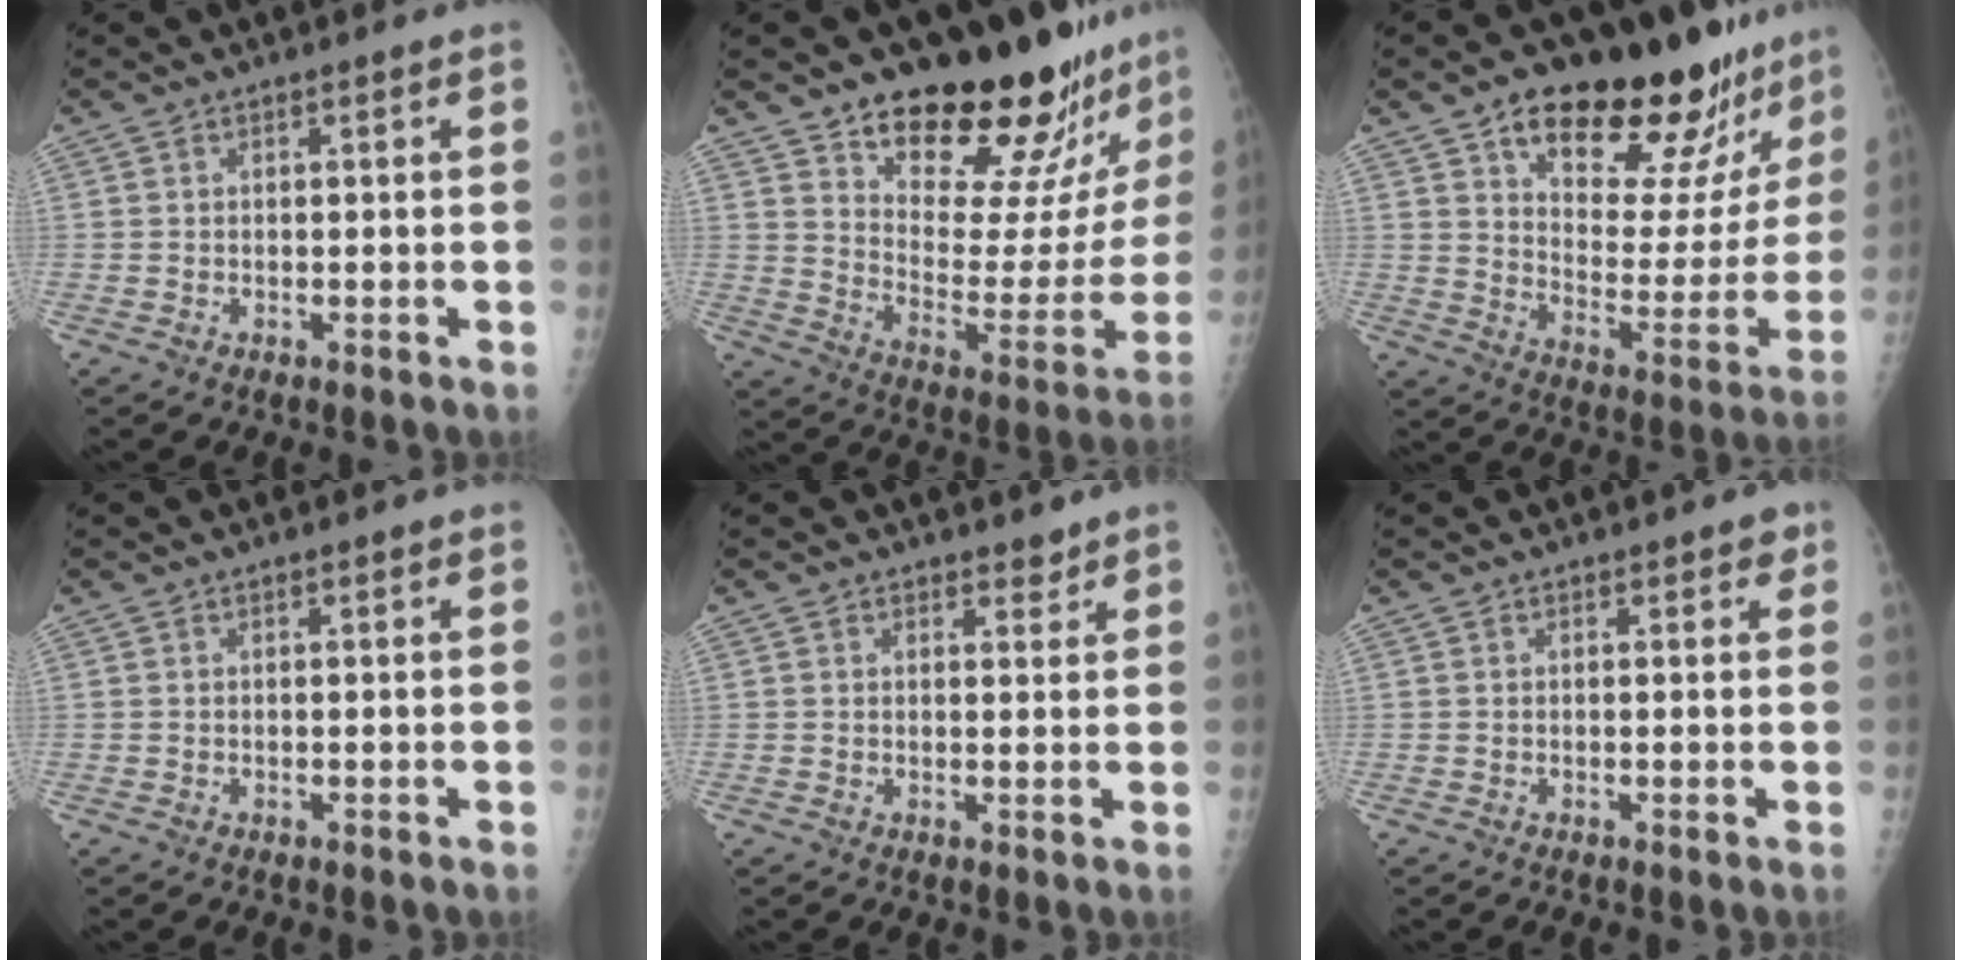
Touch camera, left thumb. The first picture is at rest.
{"total": 25.8, "force": [21.0, 8.1, 12.7], "torque": [-0.140, -0.148, 0.291]}
{"total": 26.2, "force": [19.2, 10.5, 14.3], "torque": [-0.156, -0.089, 0.273]}
{"total": 0.6, "force": [0.4, 0.1, 0.5], "torque": [-0.006, 0.001, 0.004]}
{"total": 2.1, "force": [1.7, 1.0, 0.6], "torque": [0.005, -0.012, 0.022]}
{"total": 1.6, "force": [1.0, 0.8, 0.9], "torque": [0.006, -0.003, 0.008]}